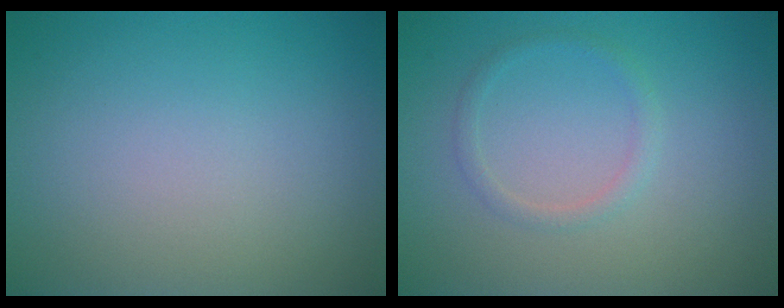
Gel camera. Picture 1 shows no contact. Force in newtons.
{"total": 1.3, "press": 1.2, "slide": 0.0}